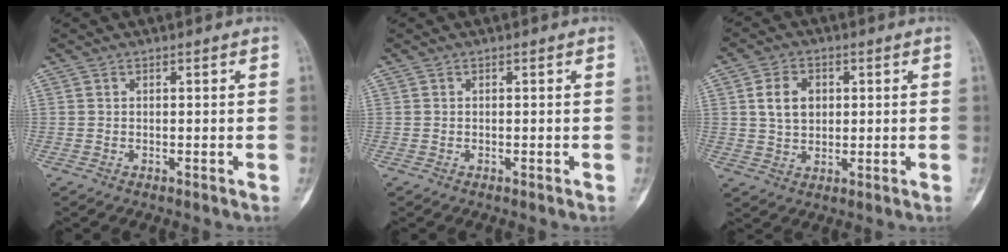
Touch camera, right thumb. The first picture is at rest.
{"total": 0.0}
{"total": 6.6, "force": [1.5, 4.9, 4.2], "torque": [-0.054, -0.004, 0.026]}